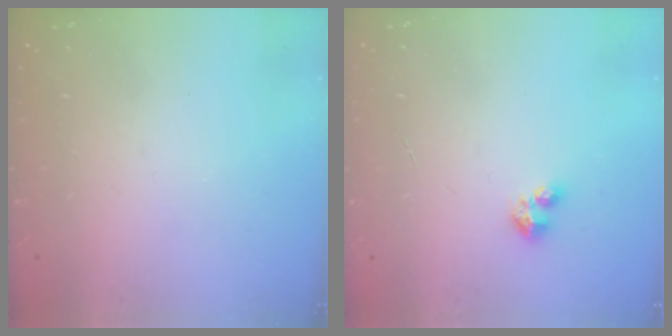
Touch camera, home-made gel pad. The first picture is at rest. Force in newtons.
{"total": 2.7, "press": 2.7, "slide": 0.3}